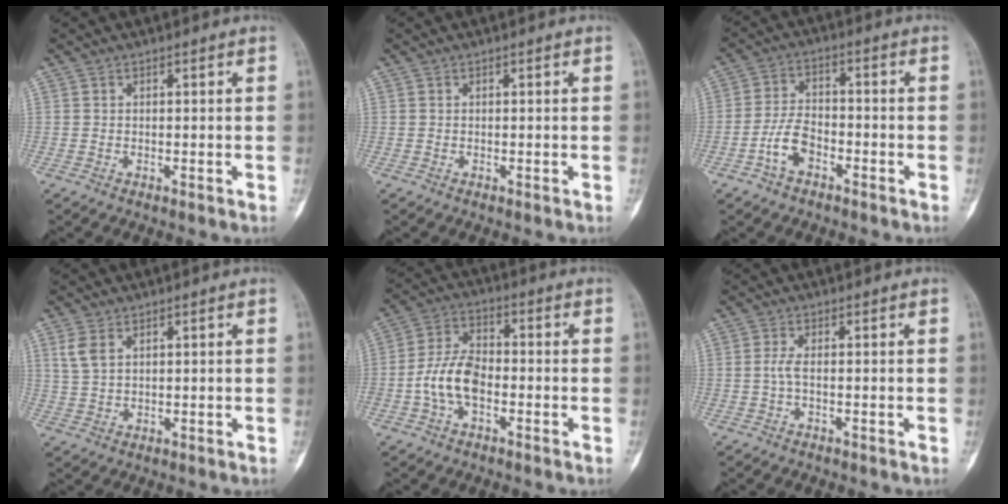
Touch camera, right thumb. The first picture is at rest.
{"total": 0.0}
{"total": 6.5, "force": [-3.3, 3.7, 4.1], "torque": [-0.077, 0.029, -0.068]}
{"total": 4.0, "force": [1.8, 2.3, 2.8], "torque": [-0.058, 0.002, 0.044]}
{"total": 9.1, "force": [-2.5, 5.3, 7.0], "torque": [-0.133, 0.031, -0.056]}
{"total": 1.8, "force": [-0.3, 0.5, 1.7], "torque": [-0.037, 0.001, -0.009]}